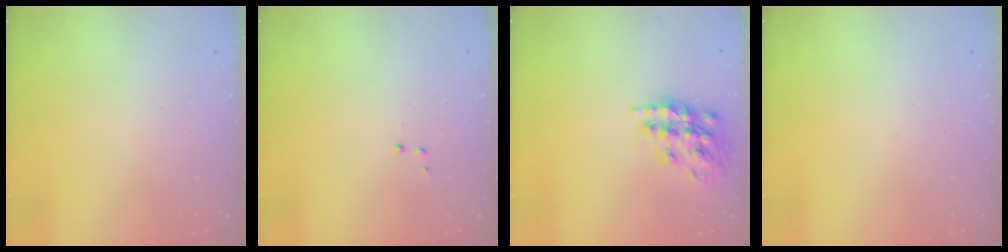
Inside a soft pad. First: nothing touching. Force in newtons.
{"total": 2.8, "press": 2.7, "slide": 0.5}
{"total": 18.0, "press": 17.9, "slide": 1.2}
{"total": 0.0}